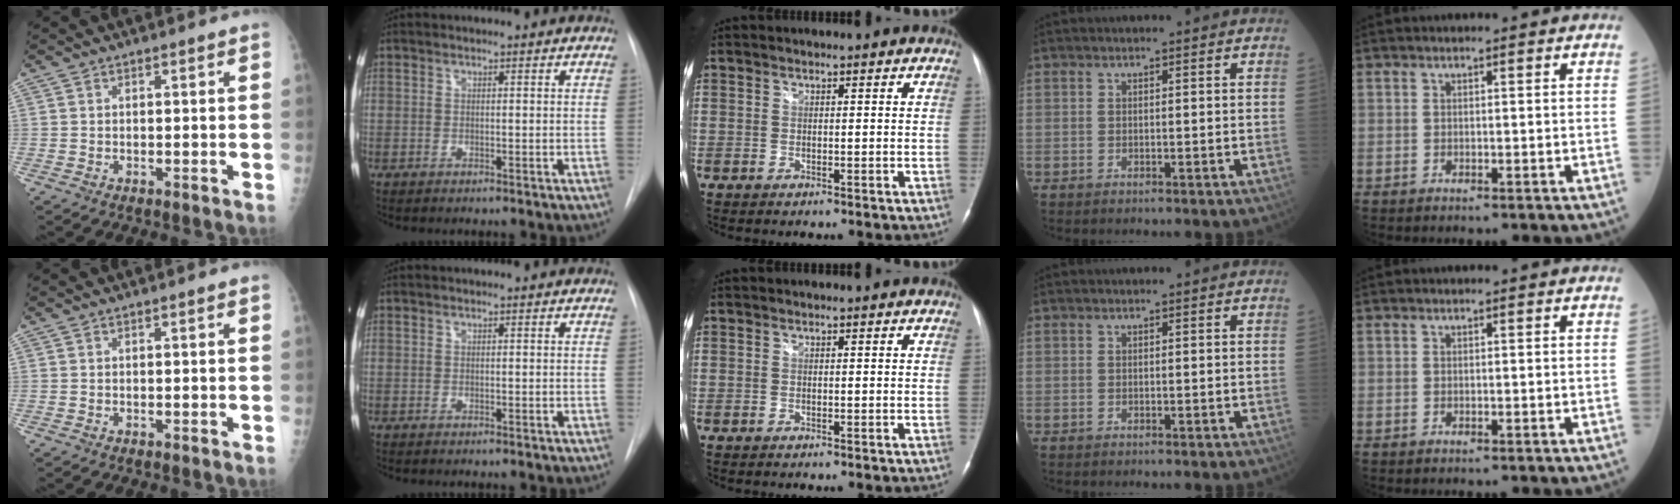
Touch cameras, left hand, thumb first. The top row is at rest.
{}